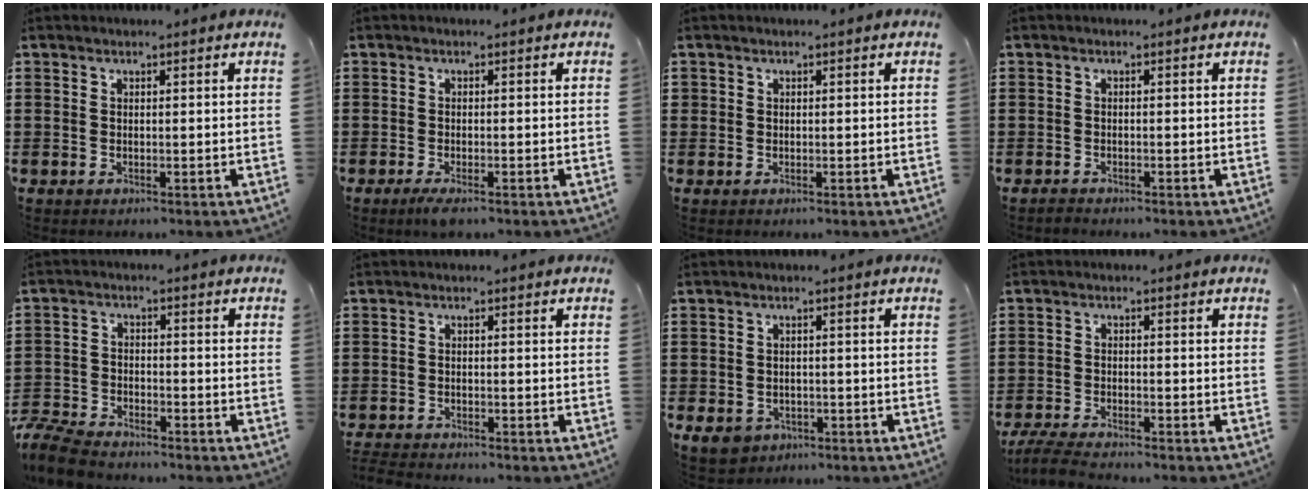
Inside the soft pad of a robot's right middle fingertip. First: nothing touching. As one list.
[{"total": 1.5, "force": [-0.9, 0.1, 1.2], "torque": [-0.027, -0.006, -0.018]}, {"total": 0.6, "force": [0.2, 0.6, 0.1], "torque": [-0.002, 0.002, 0.005]}, {"total": 0.8, "force": [-0.8, 0.1, 0.0], "torque": [-0.002, -0.001, -0.017]}, {"total": 6.7, "force": [-6.5, 1.1, 1.5], "torque": [-0.049, 0.004, -0.132]}, {"total": 2.4, "force": [-2.4, 0.0, 0.0], "torque": [-0.014, -0.006, -0.054]}, {"total": 2.6, "force": [-1.8, 1.7, 0.8], "torque": [-0.029, -0.004, -0.038]}, {"total": 4.4, "force": [-4.2, 0.2, 1.3], "torque": [-0.042, -0.011, -0.087]}]